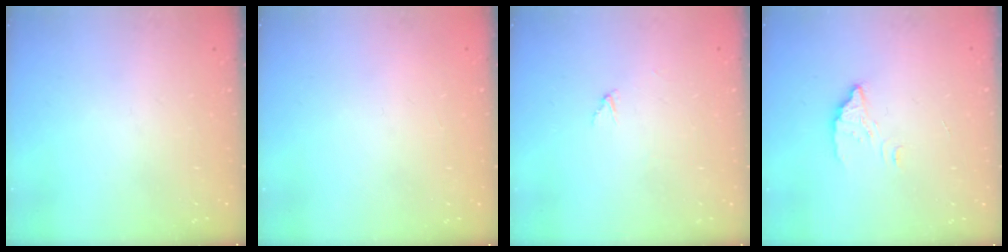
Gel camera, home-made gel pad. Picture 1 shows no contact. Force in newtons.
{"total": 2.1, "press": 2.1, "slide": 0.1}
{"total": 2.7, "press": 2.7, "slide": 0.1}
{"total": 3.0, "press": 3.0, "slide": 0.2}